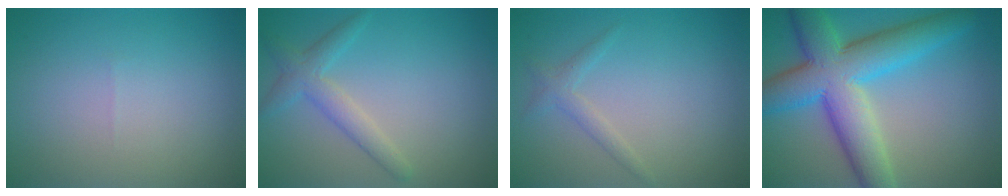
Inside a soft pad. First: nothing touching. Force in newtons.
{"total": 2.7, "press": 2.7, "slide": 0.1}
{"total": 1.4, "press": 1.4, "slide": 0.1}
{"total": 10.3, "press": 10.3, "slide": 0.2}